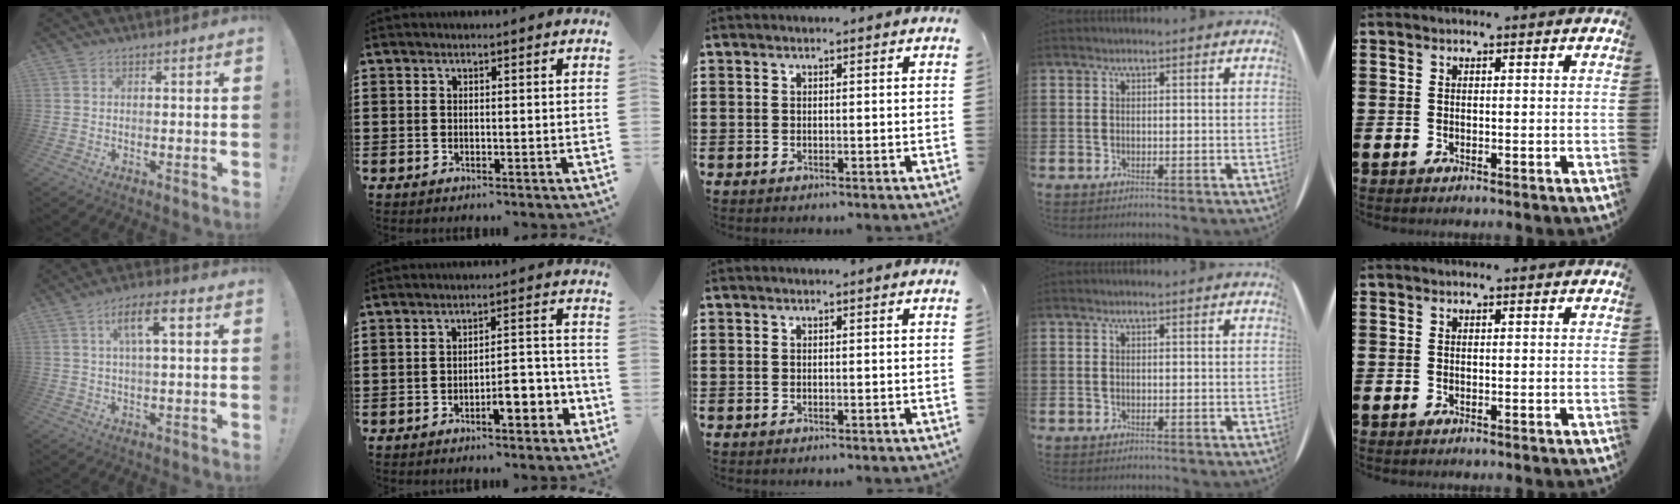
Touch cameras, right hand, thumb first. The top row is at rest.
{"thumb": {"total": 8.9, "force": [2.6, 2.7, 8.1], "torque": [-0.134, 0.006, 0.038]}, "index": {"total": 5.5, "force": [-3.2, 1.5, 4.1], "torque": [-0.059, 0.005, -0.060]}}